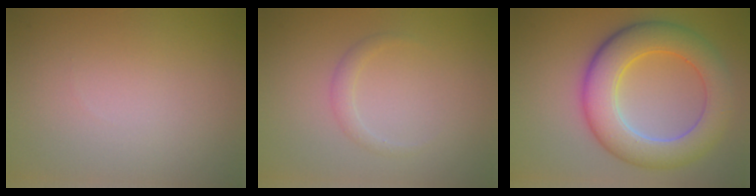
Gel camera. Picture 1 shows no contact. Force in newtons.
{"total": 1.1, "press": 1.1, "slide": 0.0}
{"total": 7.8, "press": 7.8, "slide": 0.4}